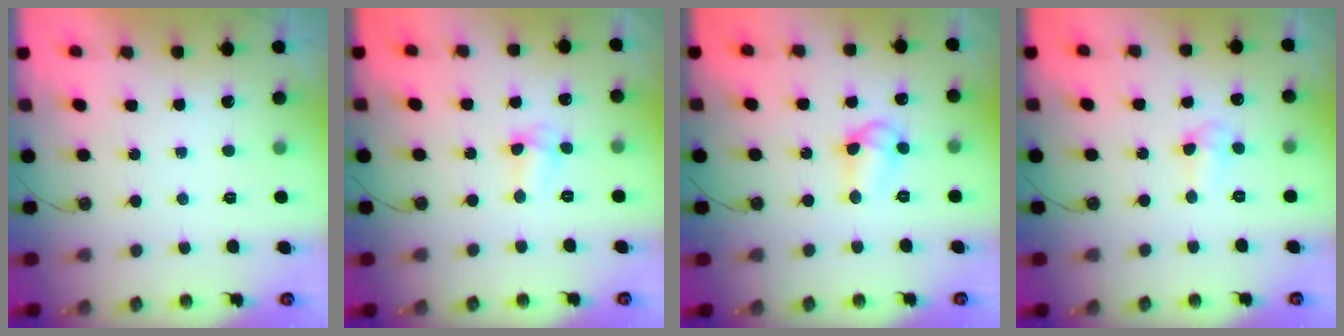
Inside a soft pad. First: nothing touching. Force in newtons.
{"total": 2.9, "press": 2.9, "slide": 0.3}
{"total": 8.2, "press": 8.2, "slide": 0.4}
{"total": 3.2, "press": 3.2, "slide": 0.5}